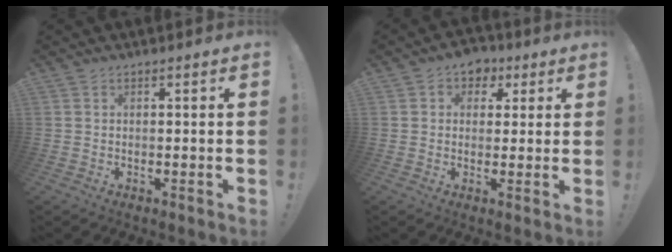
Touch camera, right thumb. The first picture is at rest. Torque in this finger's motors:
{"motor_torque": [0.23, 0.41, 0.06, 0.02, 0.17]}